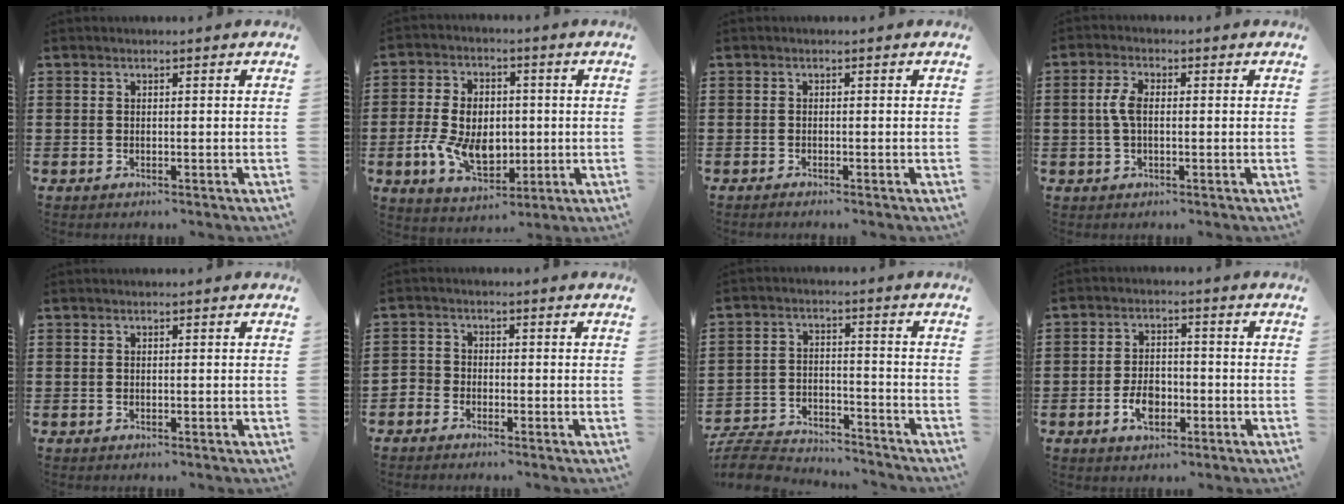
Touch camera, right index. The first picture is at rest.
{"total": 9.4, "force": [-1.0, 6.5, 6.7], "torque": [-0.143, 0.010, -0.019]}
{"total": 0.6, "force": [-0.6, 0.0, 0.1], "torque": [-0.004, -0.001, -0.012]}
{"total": 3.9, "force": [0.1, 1.9, 3.4], "torque": [-0.083, 0.002, -0.005]}
{"total": 0.0}
{"total": 1.9, "force": [-1.6, 1.2, -0.1], "torque": [-0.005, 0.005, -0.037]}
{"total": 6.6, "force": [-6.4, 1.1, 1.1], "torque": [-0.037, 0.009, -0.131]}
{"total": 4.9, "force": [-1.9, 3.0, 3.3], "torque": [-0.074, 0.003, -0.038]}